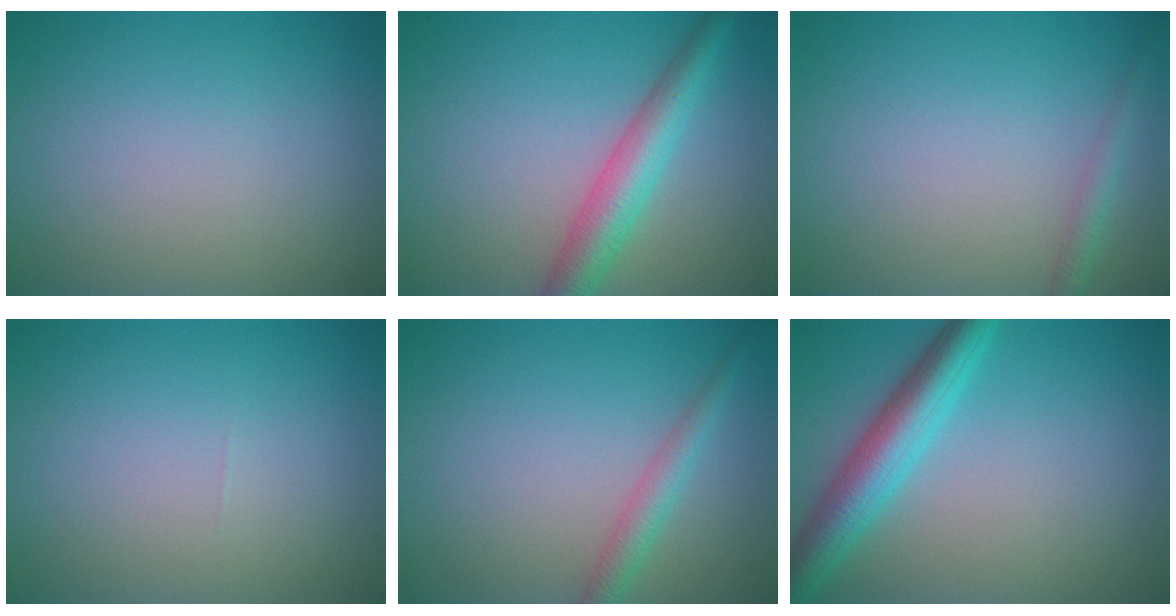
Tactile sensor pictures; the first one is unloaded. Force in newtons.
{"total": 4.5, "press": 4.5, "slide": 0.2}
{"total": 1.4, "press": 1.4, "slide": 0.1}
{"total": 0.0}
{"total": 2.2, "press": 2.2, "slide": 0.1}
{"total": 5.3, "press": 5.3, "slide": 0.2}